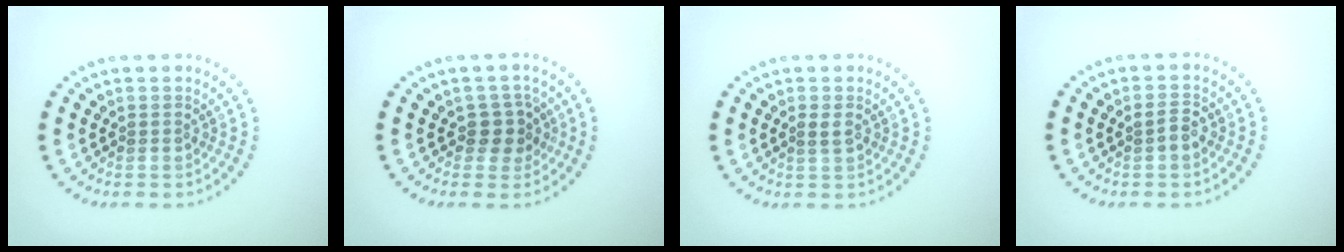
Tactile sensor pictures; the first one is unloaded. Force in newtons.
{"total": 2.3, "press": 2.0, "slide": 0.9}
{"total": 1.1, "press": 1.1, "slide": 0.4}
{"total": 1.5, "press": 1.4, "slide": 0.4}